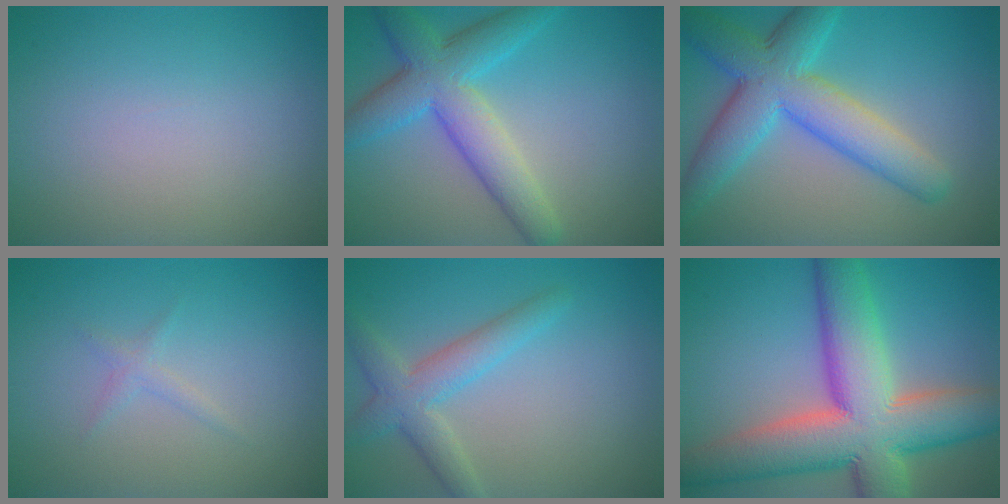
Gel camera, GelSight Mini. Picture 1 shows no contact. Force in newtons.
{"total": 6.8, "press": 6.8, "slide": 0.1}
{"total": 7.9, "press": 7.9, "slide": 0.1}
{"total": 1.0, "press": 1.0, "slide": 0.1}
{"total": 3.7, "press": 3.7, "slide": 0.1}
{"total": 13.4, "press": 13.4, "slide": 1.0}